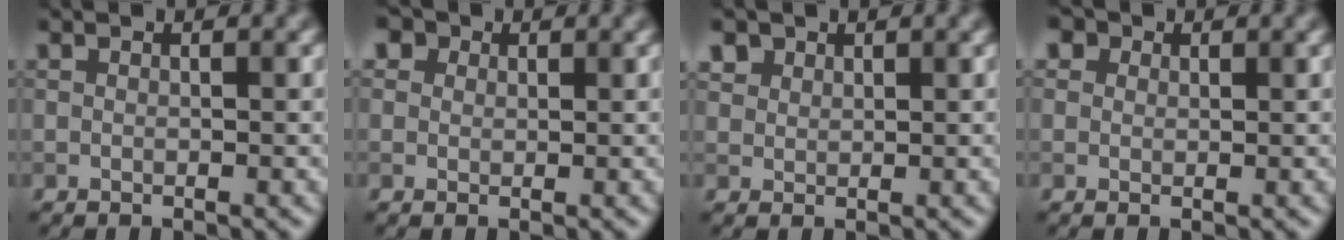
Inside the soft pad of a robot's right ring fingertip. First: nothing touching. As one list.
[{"total": 4.0, "force": [2.3, 2.7, 1.8], "torque": [-0.037, 0.016, 0.014]}, {"total": 1.6, "force": [1.1, 1.1, 0.3], "torque": [-0.010, -0.002, 0.026]}, {"total": 3.6, "force": [2.1, 2.4, 1.6], "torque": [-0.032, 0.015, 0.010]}]